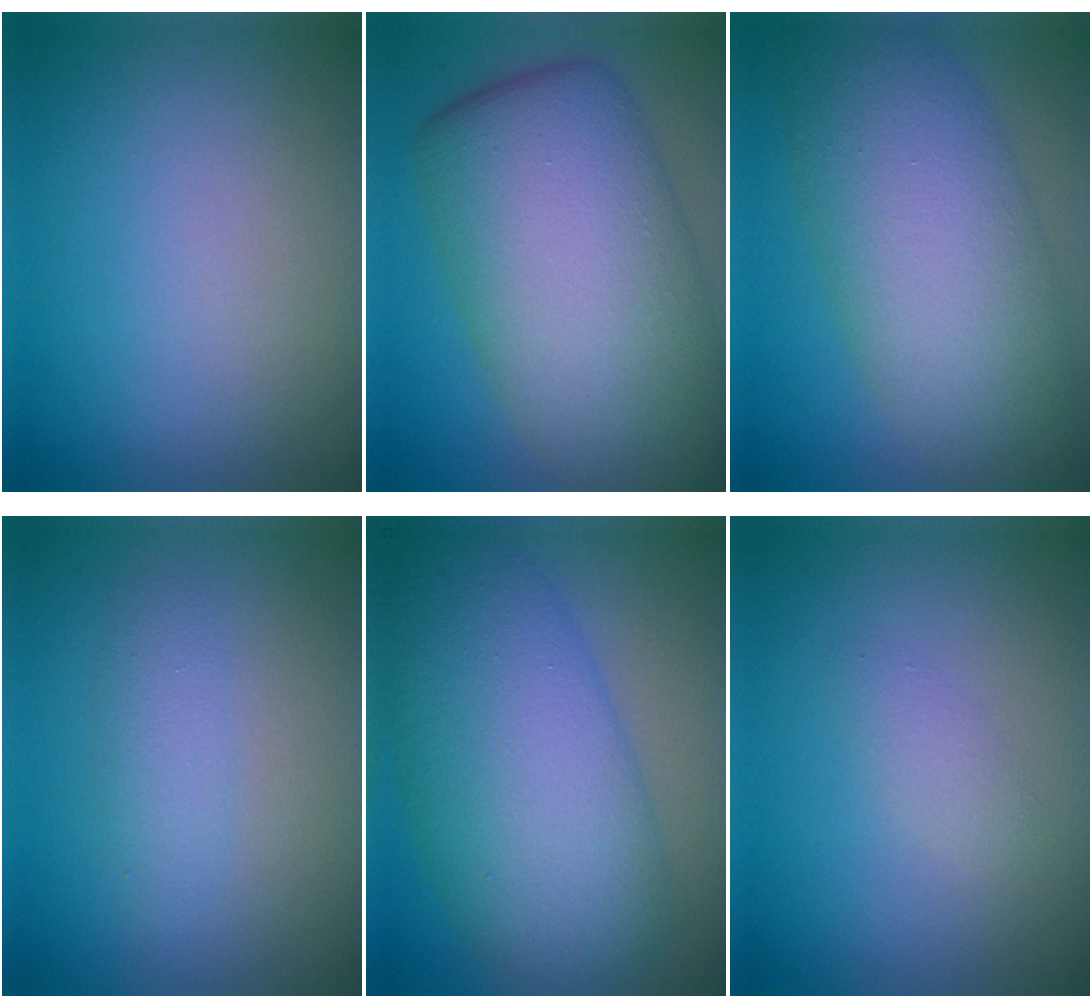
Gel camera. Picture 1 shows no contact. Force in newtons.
{"total": 13.7, "press": 13.7, "slide": 0.5}
{"total": 10.0, "press": 10.0, "slide": 0.1}
{"total": 1.9, "press": 1.9, "slide": 0.0}
{"total": 11.5, "press": 11.5, "slide": 0.1}
{"total": 1.1, "press": 1.1, "slide": 0.1}